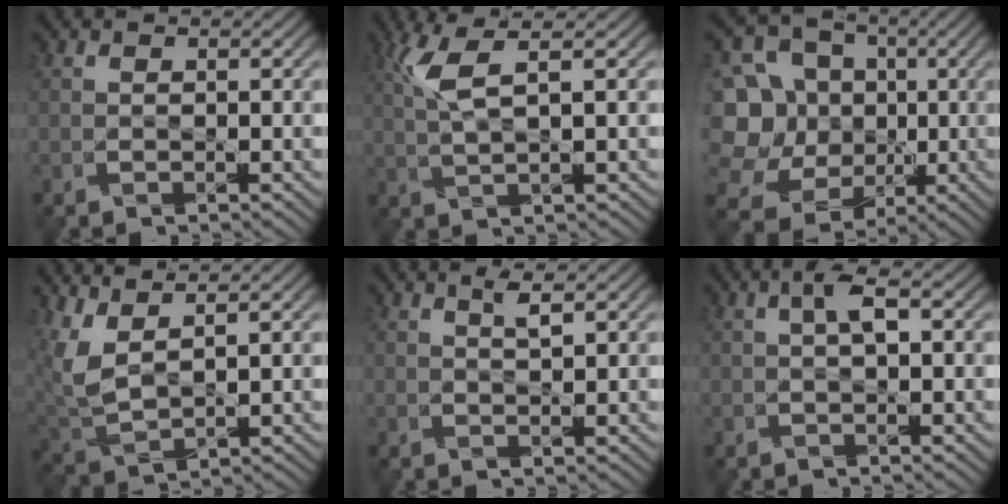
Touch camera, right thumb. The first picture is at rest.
{"total": 4.6, "force": [2.0, 0.0, 4.2], "torque": [-0.111, 0.012, 0.050]}
{"total": 17.6, "force": [0.0, 16.0, 7.3], "torque": [-0.266, 0.036, -0.013]}
{"total": 6.2, "force": [3.9, 1.6, 4.5], "torque": [-0.133, 0.006, 0.087]}
{"total": 1.7, "force": [1.2, -0.3, 1.2], "torque": [-0.032, 0.002, 0.027]}
{"total": 3.0, "force": [0.6, 0.8, 2.8], "torque": [-0.060, 0.012, 0.008]}